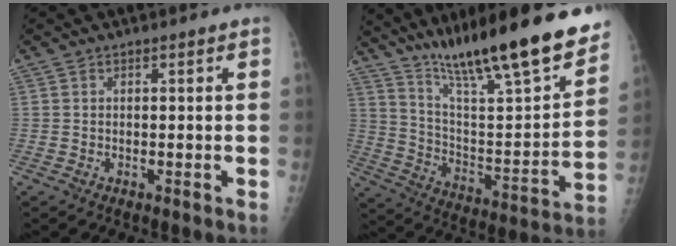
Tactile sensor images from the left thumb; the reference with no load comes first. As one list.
[{"total": 26.8, "force": [20.5, 4.2, 16.8], "torque": [-0.240, -0.086, 0.324]}]